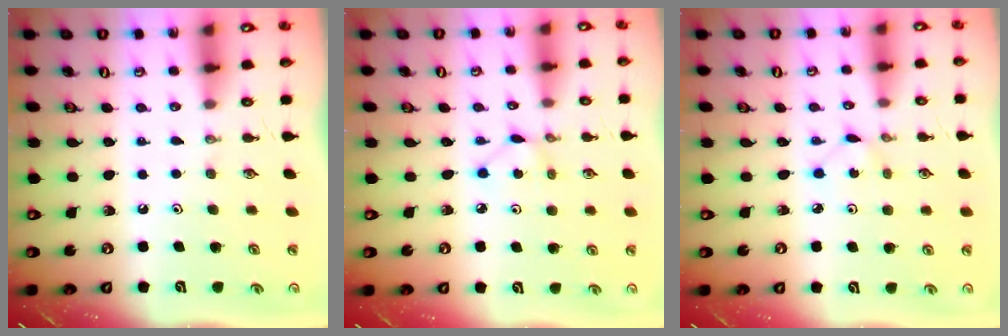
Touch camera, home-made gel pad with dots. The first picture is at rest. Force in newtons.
{"total": 2.8, "press": 2.8, "slide": 0.3}
{"total": 1.3, "press": 1.2, "slide": 0.1}